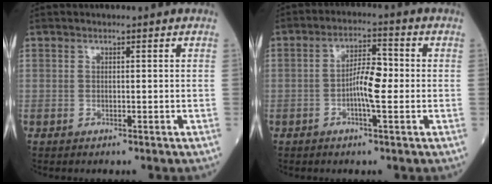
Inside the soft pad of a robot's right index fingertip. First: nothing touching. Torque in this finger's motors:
{"motor_torque": [0.11, 0.02, 0.04, 0.01]}